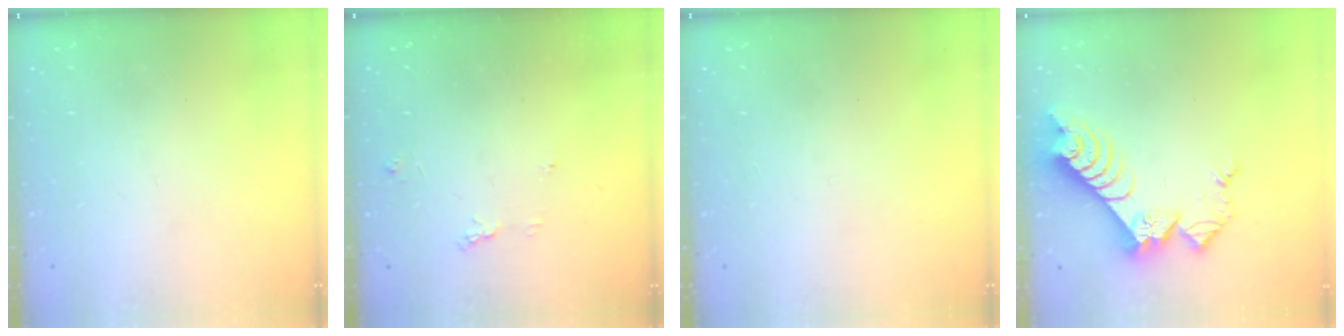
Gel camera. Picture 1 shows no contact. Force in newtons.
{"total": 4.3, "press": 4.3, "slide": 0.4}
{"total": 0.0}
{"total": 11.2, "press": 11.1, "slide": 1.4}